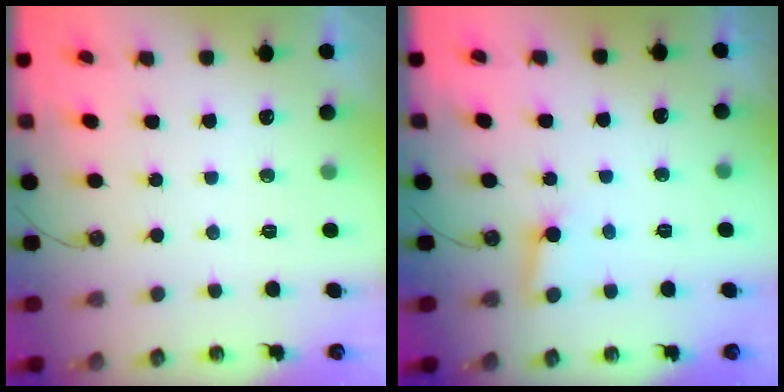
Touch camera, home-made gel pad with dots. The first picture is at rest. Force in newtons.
{"total": 2.7, "press": 2.7, "slide": 0.4}